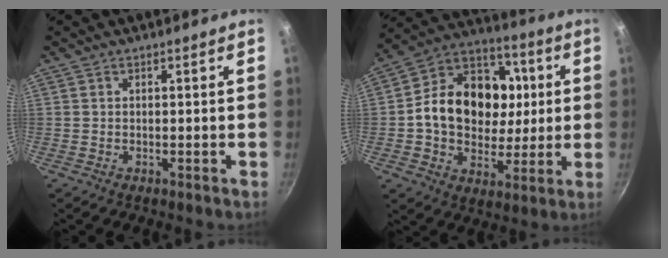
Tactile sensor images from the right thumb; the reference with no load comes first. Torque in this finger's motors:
{"motor_torque": [-1.11, 1.74, 0.79, -0.64, 0.36]}